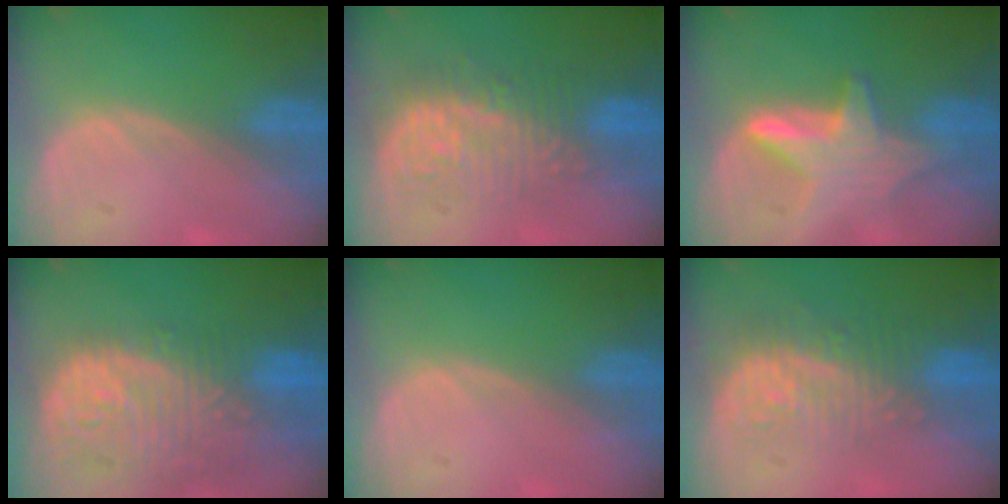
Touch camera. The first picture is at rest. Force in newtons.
{"total": 9.1, "press": 9.0, "slide": 1.6}
{"total": 6.2, "press": 6.2, "slide": 0.6}
{"total": 13.8, "press": 11.5, "slide": 7.7}
{"total": 0.0}
{"total": 8.9, "press": 8.3, "slide": 3.2}